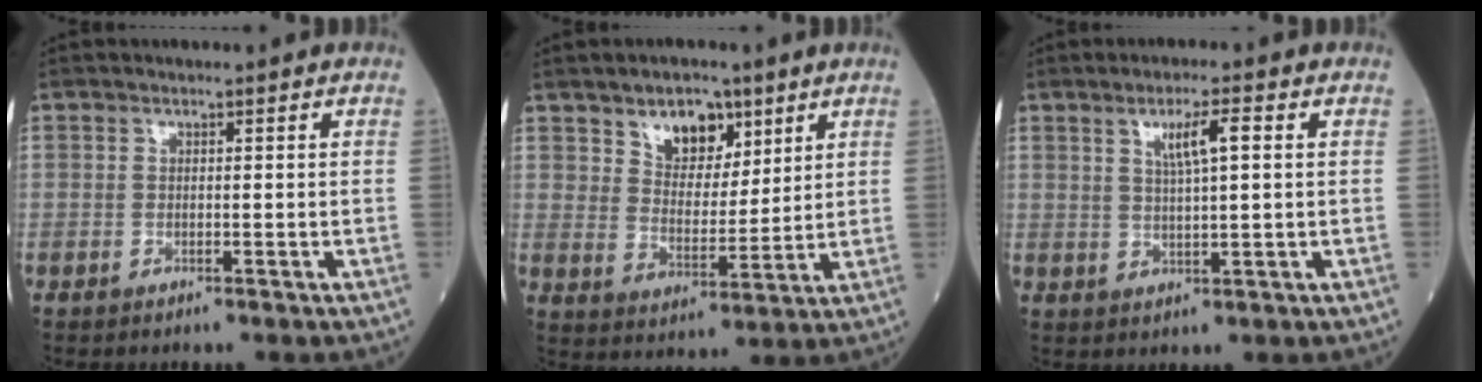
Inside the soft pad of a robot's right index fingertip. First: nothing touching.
{"total": 7.8, "force": [4.8, 4.5, 4.2], "torque": [-0.066, 0.002, 0.085]}
{"total": 4.8, "force": [1.6, 0.3, 4.5], "torque": [-0.080, 0.003, 0.030]}